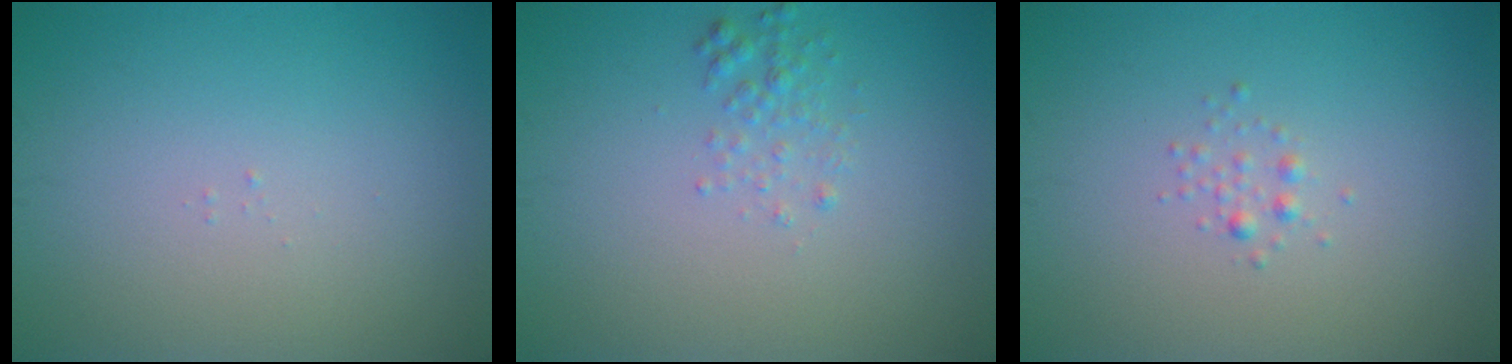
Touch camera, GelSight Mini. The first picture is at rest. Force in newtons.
{"total": 1.4, "press": 1.4, "slide": 0.1}
{"total": 0.8, "press": 0.8, "slide": 0.0}